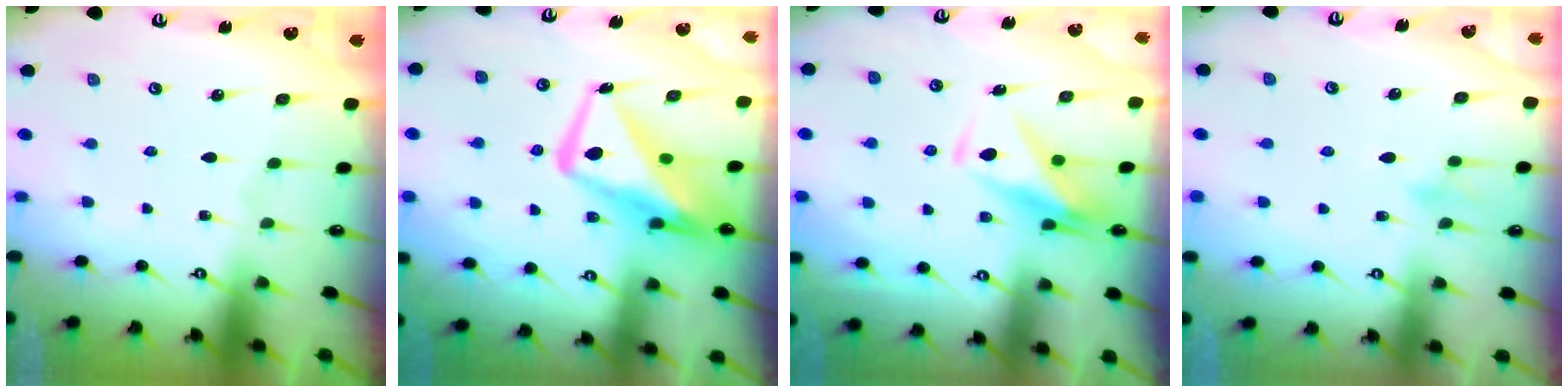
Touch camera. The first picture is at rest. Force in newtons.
{"total": 14.7, "press": 14.6, "slide": 1.8}
{"total": 8.8, "press": 8.8, "slide": 0.8}
{"total": 7.3, "press": 7.3, "slide": 0.8}